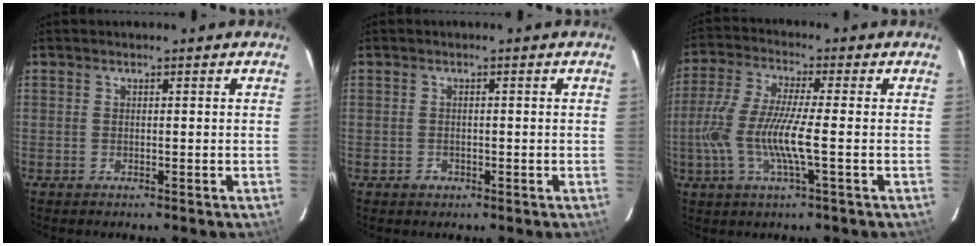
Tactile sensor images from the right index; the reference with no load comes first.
{"total": 1.6, "force": [-0.7, 1.5, 0.2], "torque": [-0.003, 0.003, -0.008]}
{"total": 11.2, "force": [-2.4, 1.2, 10.9], "torque": [-0.228, -0.006, -0.048]}